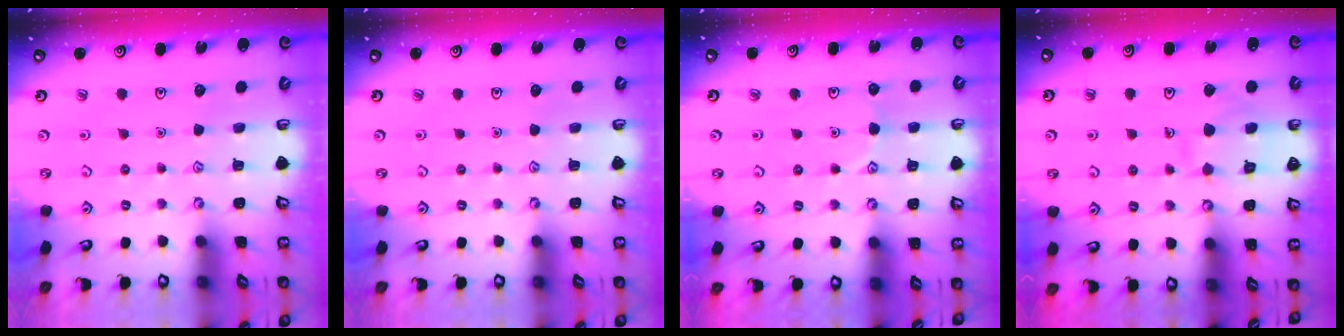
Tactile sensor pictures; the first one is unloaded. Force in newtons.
{"total": 0.0}
{"total": 4.5, "press": 4.5, "slide": 0.5}
{"total": 8.4, "press": 8.4, "slide": 0.8}